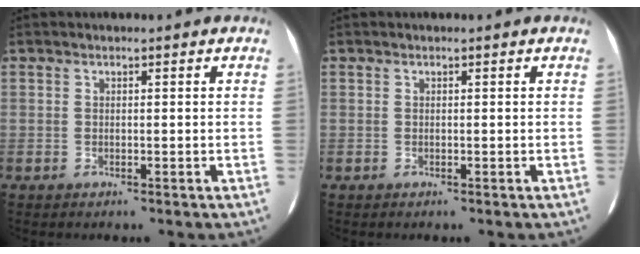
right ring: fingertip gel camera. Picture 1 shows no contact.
{"total": 0.0}